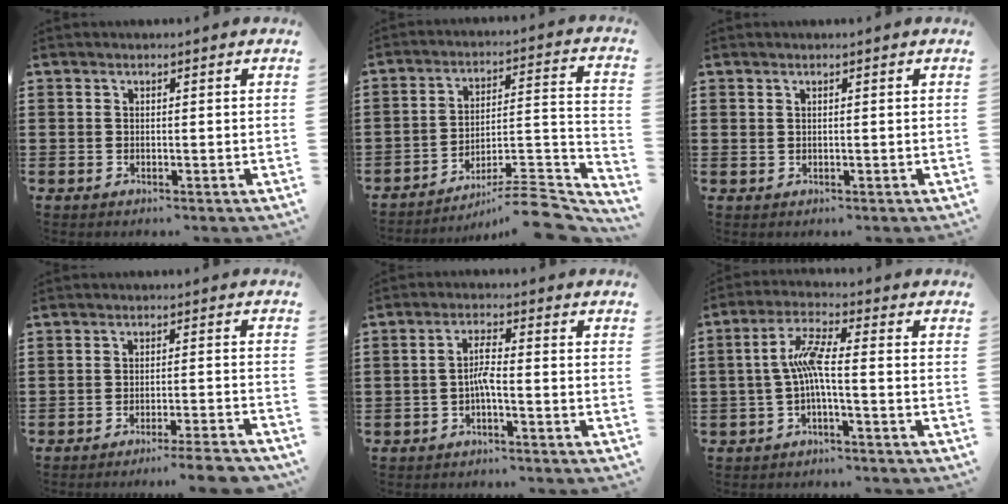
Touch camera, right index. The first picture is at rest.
{"total": 8.5, "force": [-7.3, 1.0, 4.2], "torque": [-0.057, 0.005, -0.144]}
{"total": 0.7, "force": [0.4, 0.5, 0.3], "torque": [-0.008, 0.003, 0.008]}
{"total": 4.0, "force": [-3.6, -0.6, 1.7], "torque": [-0.028, -0.013, -0.070]}
{"total": 3.3, "force": [-1.2, 0.4, 3.1], "torque": [-0.067, 0.003, -0.028]}
{"total": 6.4, "force": [-0.9, 0.9, 6.3], "torque": [-0.130, 0.000, -0.025]}